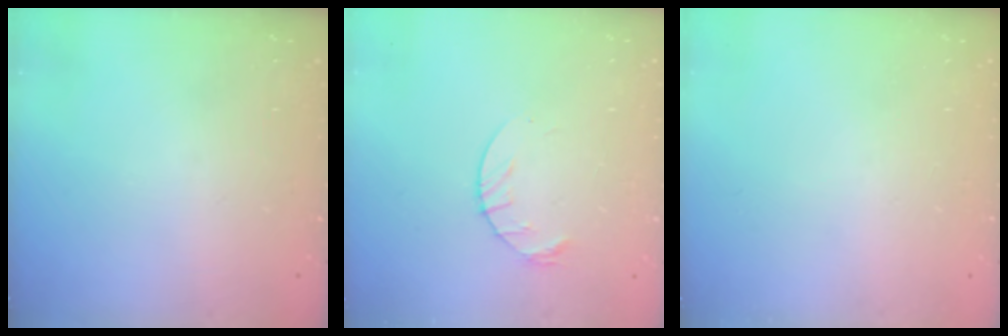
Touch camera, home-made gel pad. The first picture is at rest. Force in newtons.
{"total": 6.0, "press": 6.0, "slide": 0.8}
{"total": 0.0}